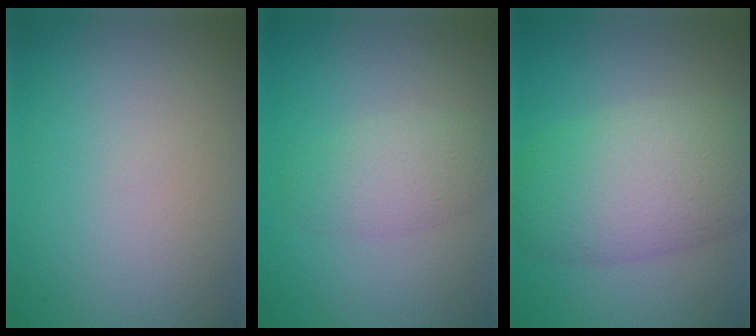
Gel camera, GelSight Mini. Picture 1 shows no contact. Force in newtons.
{"total": 2.7, "press": 2.7, "slide": 0.1}
{"total": 8.0, "press": 8.0, "slide": 0.6}